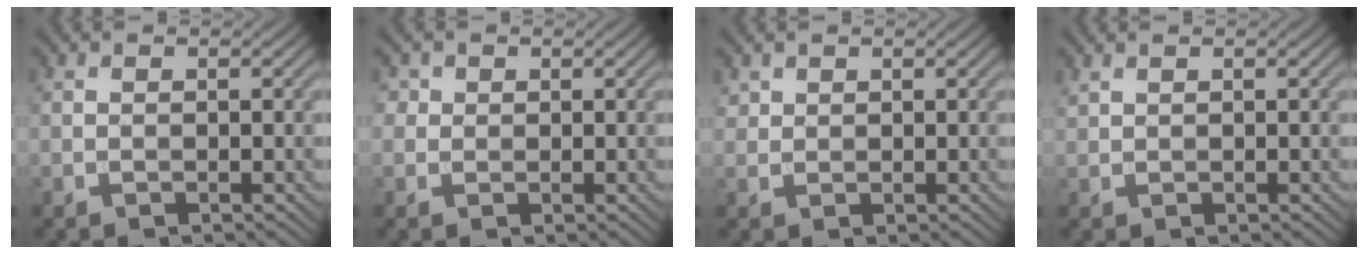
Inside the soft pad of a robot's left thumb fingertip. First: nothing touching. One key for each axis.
{"total": 1.7, "fx": 0.7, "fy": 1.5, "fz": 0.4, "tx": -0.009, "ty": -0.004, "tz": 0.010}
{"total": 1.3, "fx": 1.0, "fy": 0.8, "fz": 0.2, "tx": -0.008, "ty": 0.003, "tz": 0.026}
{"total": 0.9, "fx": 0.8, "fy": 0.0, "fz": 0.4, "tx": -0.015, "ty": 0.005, "tz": 0.019}